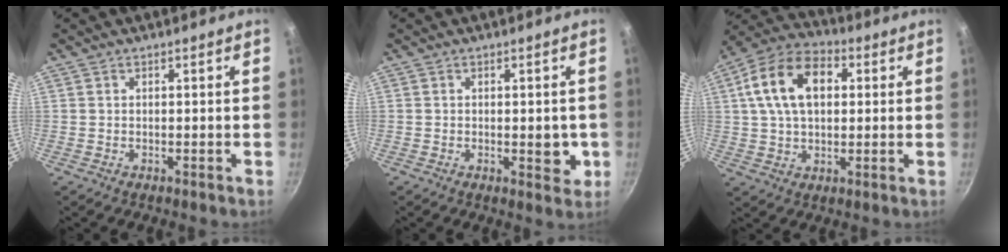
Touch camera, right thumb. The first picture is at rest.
{"total": 4.6, "force": [-0.6, 2.2, 4.0], "torque": [-0.038, -0.005, -0.006]}
{"total": 15.2, "force": [3.4, 9.8, 11.1], "torque": [-0.178, 0.020, 0.044]}